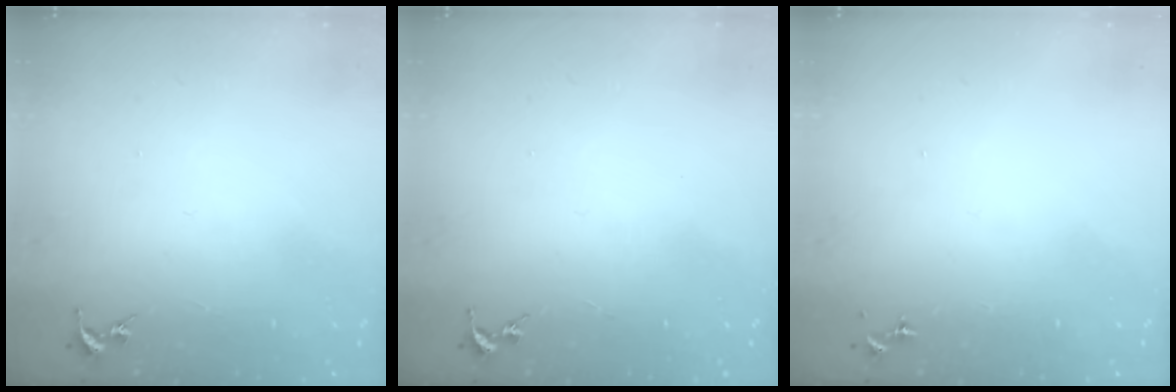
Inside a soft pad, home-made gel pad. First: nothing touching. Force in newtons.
{"total": 0.0}
{"total": 0.0}